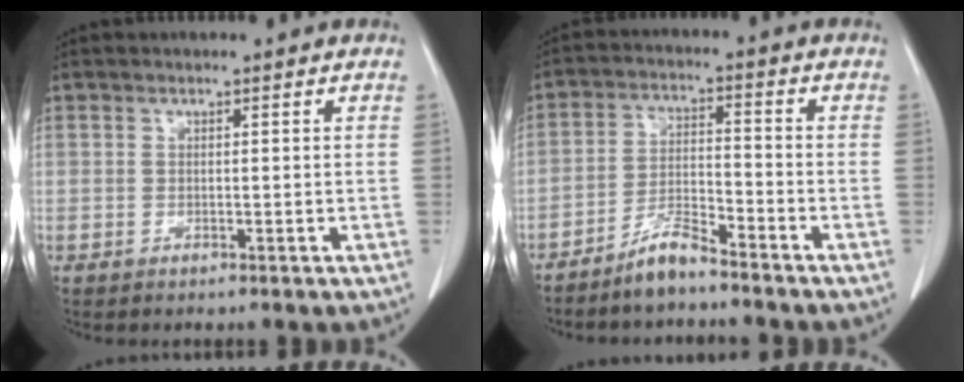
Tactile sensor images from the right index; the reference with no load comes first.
{"total": 5.5, "force": [-4.8, 0.5, 2.7], "torque": [-0.049, -0.008, -0.092]}